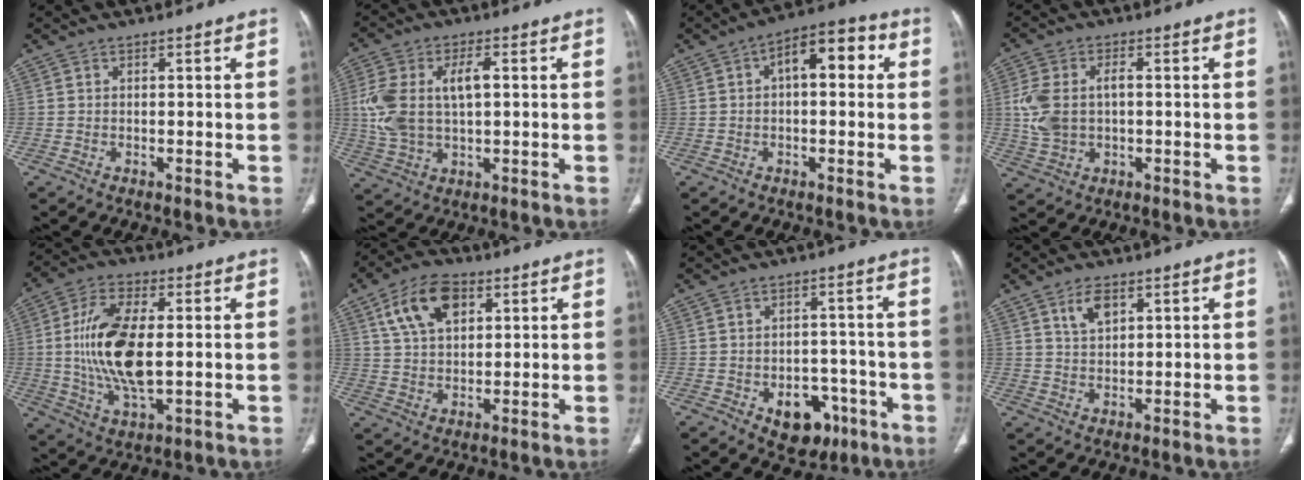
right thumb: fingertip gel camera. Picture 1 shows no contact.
{"total": 12.3, "force": [1.4, 6.7, 10.2], "torque": [-0.221, 0.011, 0.035]}
{"total": 9.7, "force": [2.0, 4.8, 8.2], "torque": [-0.098, 0.031, 0.019]}
{"total": 8.7, "force": [0.3, 5.5, 6.8], "torque": [-0.152, 0.014, 0.012]}
{"total": 15.8, "force": [0.6, 7.2, 14.0], "torque": [-0.279, -0.006, 0.014]}
{"total": 11.4, "force": [4.9, 6.8, 7.8], "torque": [-0.128, -0.005, 0.090]}
{"total": 9.4, "force": [-4.1, 6.5, 5.4], "torque": [-0.037, 0.029, -0.044]}
{"total": 4.7, "force": [2.6, 2.4, 3.1], "torque": [-0.051, -0.013, 0.053]}